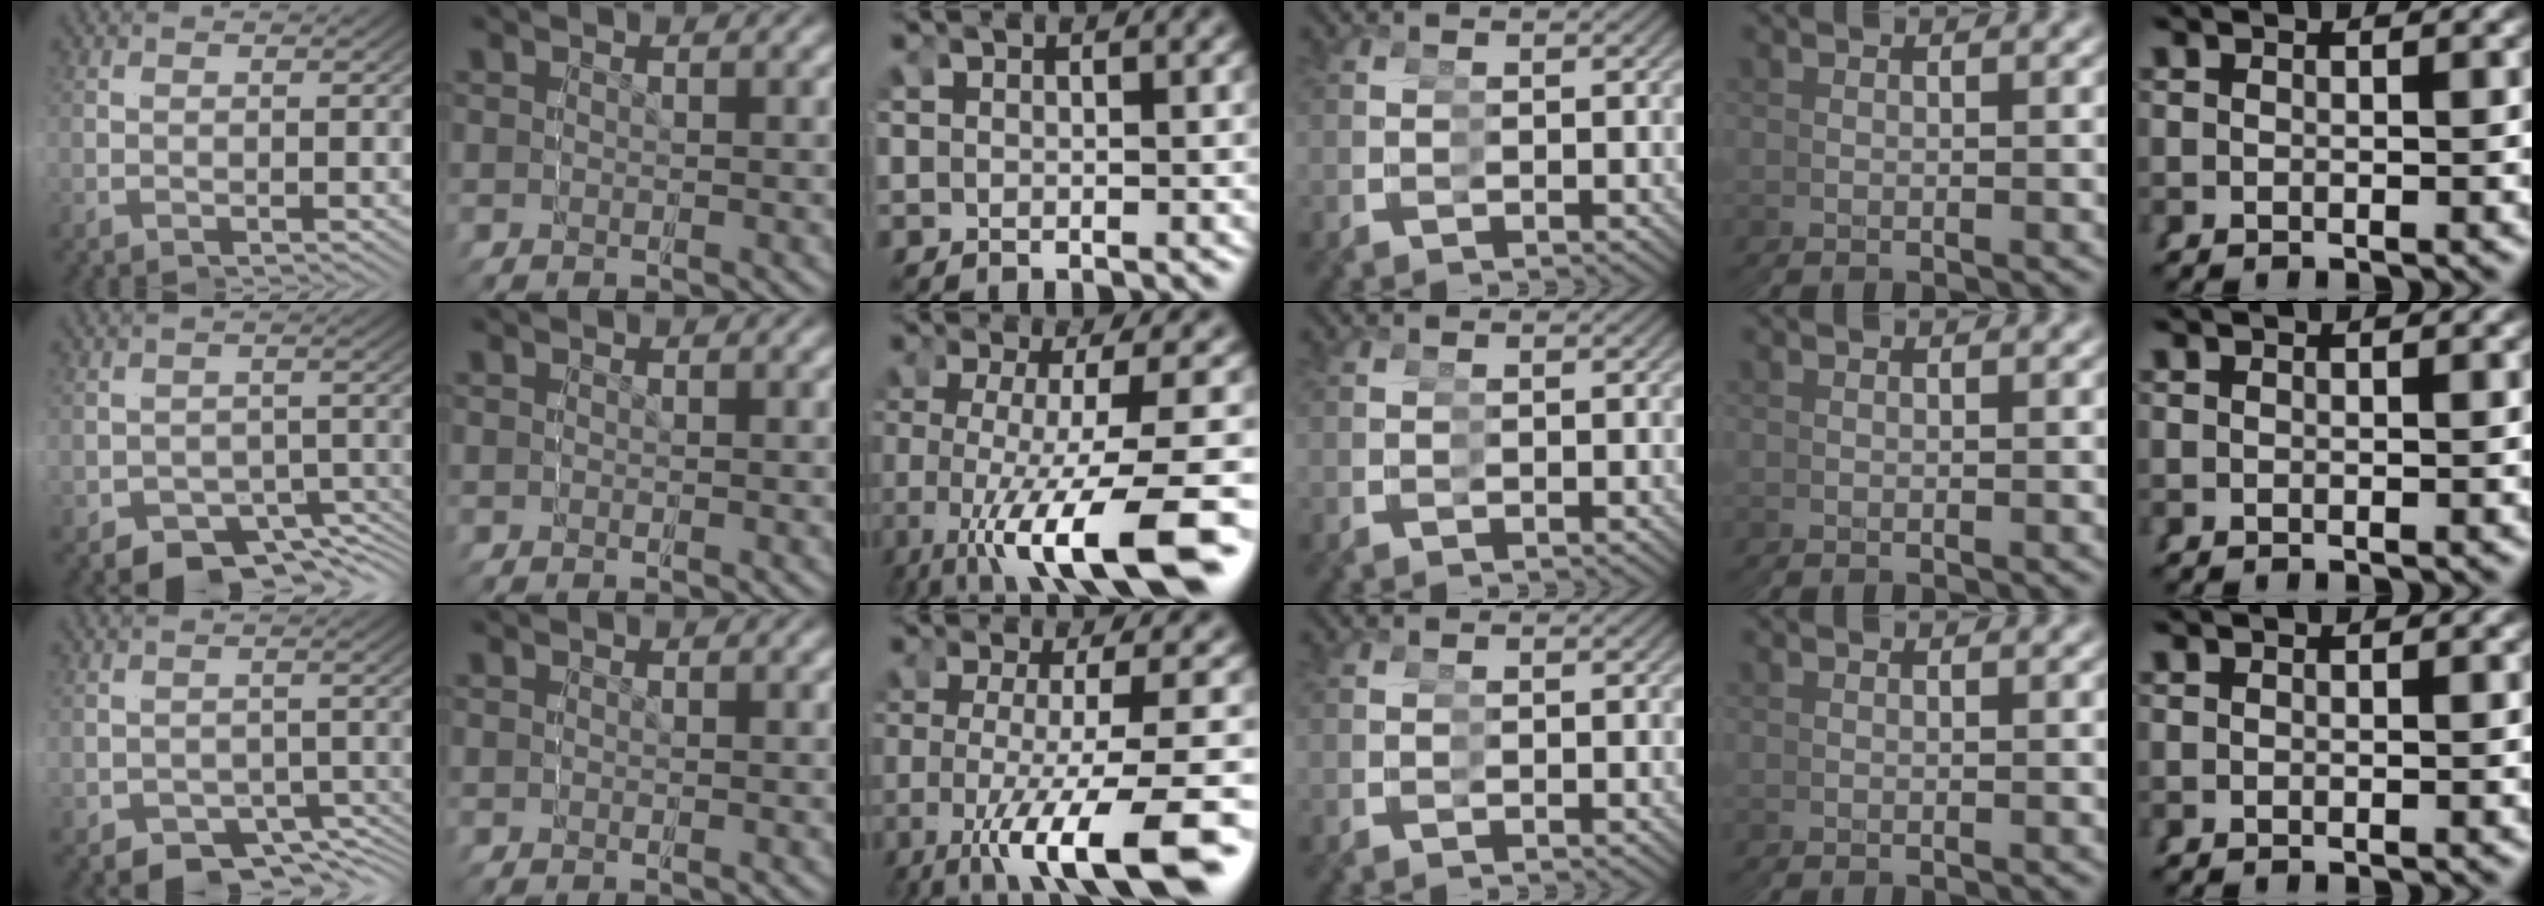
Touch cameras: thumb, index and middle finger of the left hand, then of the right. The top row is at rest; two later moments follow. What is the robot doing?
{"motion": "grasp_and_lifting", "object": "glue stick"}